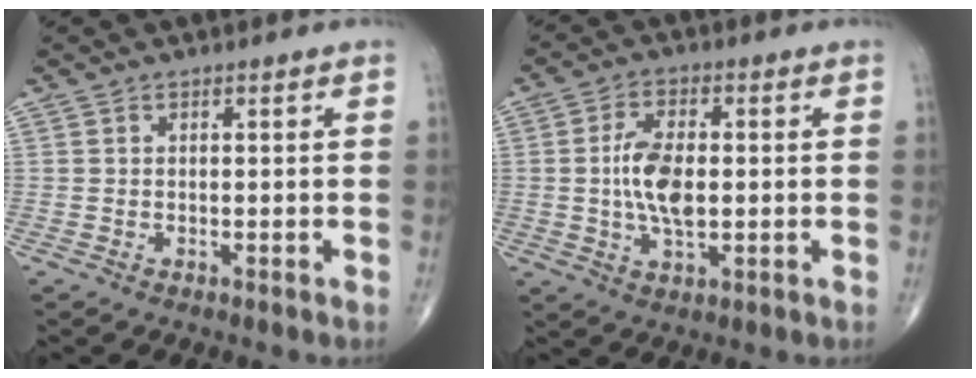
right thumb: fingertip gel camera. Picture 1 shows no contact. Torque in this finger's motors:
{"motor_torque": [1.18, 1.07, 1.17, 0.20, 0.08]}